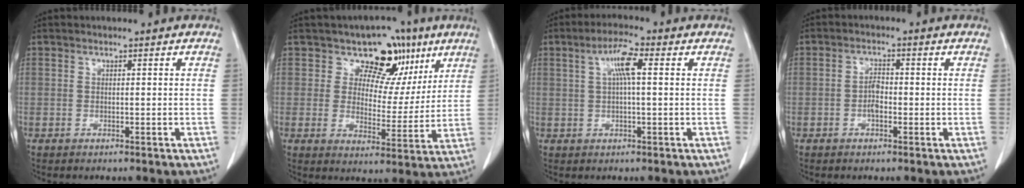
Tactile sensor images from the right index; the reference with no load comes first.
{"total": 9.1, "force": [5.4, 6.2, 3.8], "torque": [-0.026, 0.007, 0.076]}
{"total": 5.0, "force": [1.2, 0.6, 4.8], "torque": [-0.091, 0.011, 0.022]}
{"total": 2.4, "force": [-0.7, 1.1, 2.1], "torque": [-0.036, 0.004, -0.014]}